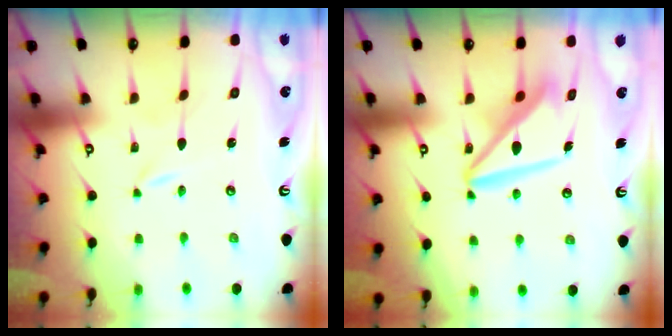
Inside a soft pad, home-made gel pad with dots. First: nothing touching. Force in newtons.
{"total": 12.5, "press": 12.4, "slide": 1.3}